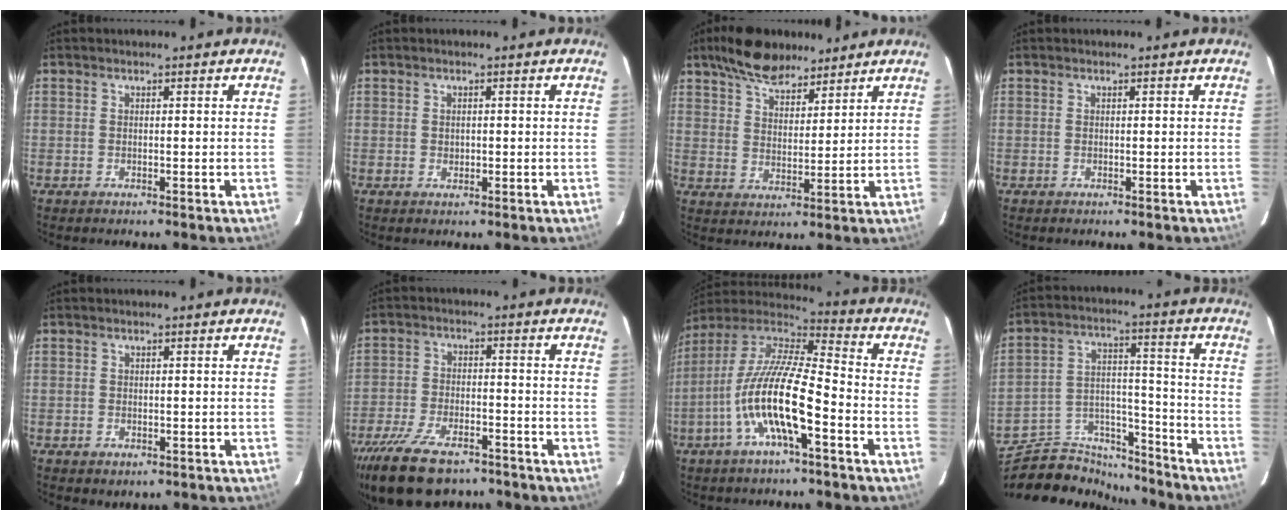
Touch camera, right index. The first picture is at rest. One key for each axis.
{"total": 1.2, "fx": 0.0, "fy": 1.0, "fz": 0.6, "tx": -0.009, "ty": 0.002, "tz": 0.001}
{"total": 11.0, "fx": 8.4, "fy": 4.6, "fz": 5.5, "tx": -0.100, "ty": 0.021, "tz": 0.148}
{"total": 0.0}
{"total": 2.1, "fx": -1.0, "fy": 1.6, "fz": 1.0, "tx": -0.019, "ty": -0.004, "tz": -0.008}
{"total": 16.2, "fx": -11.8, "fy": 7.0, "fz": 8.6, "tx": -0.193, "ty": -0.027, "tz": -0.198}
{"total": 16.2, "fx": -6.2, "fy": 3.3, "fz": 14.6, "tx": -0.278, "ty": -0.010, "tz": -0.125}
{"total": 13.7, "fx": -12.2, "fy": 5.6, "fz": 2.3, "tx": -0.048, "ty": 0.058, "tz": -0.198}